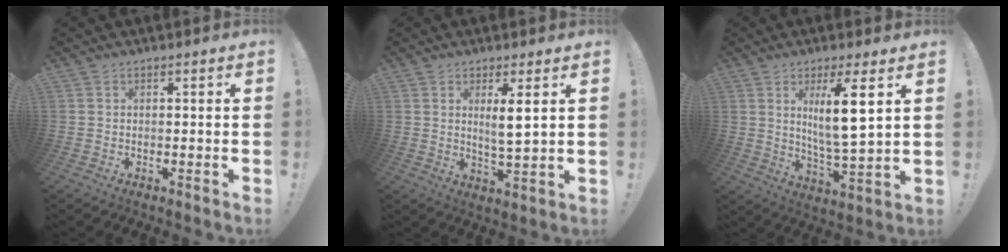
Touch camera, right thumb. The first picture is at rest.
{"total": 5.6, "force": [2.3, 0.6, 5.1], "torque": [-0.083, -0.015, 0.034]}
{"total": 11.5, "force": [4.0, 1.4, 10.7], "torque": [-0.177, -0.024, 0.058]}